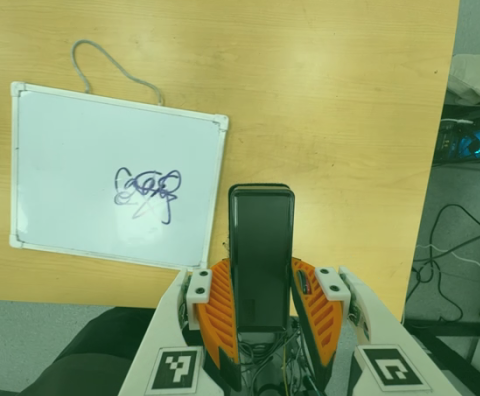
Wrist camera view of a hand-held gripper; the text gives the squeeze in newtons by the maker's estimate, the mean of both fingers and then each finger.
{"total": 4.0, "left": 2.4, "right": 5.6}